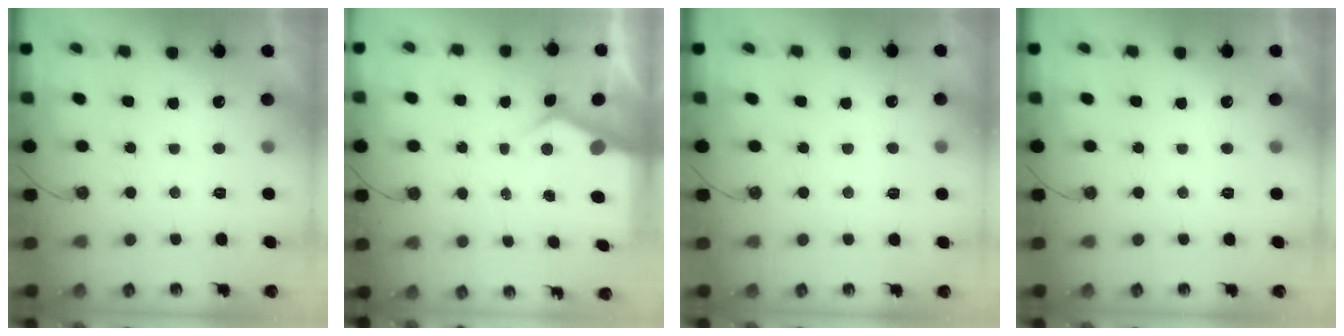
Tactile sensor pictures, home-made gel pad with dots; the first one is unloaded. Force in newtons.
{"total": 4.6, "press": 4.5, "slide": 0.5}
{"total": 2.8, "press": 2.8, "slide": 0.4}
{"total": 0.0}